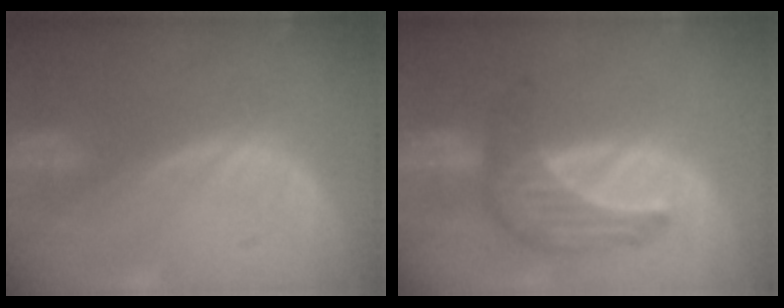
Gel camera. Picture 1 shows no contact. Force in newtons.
{"total": 7.0, "press": 6.9, "slide": 0.5}